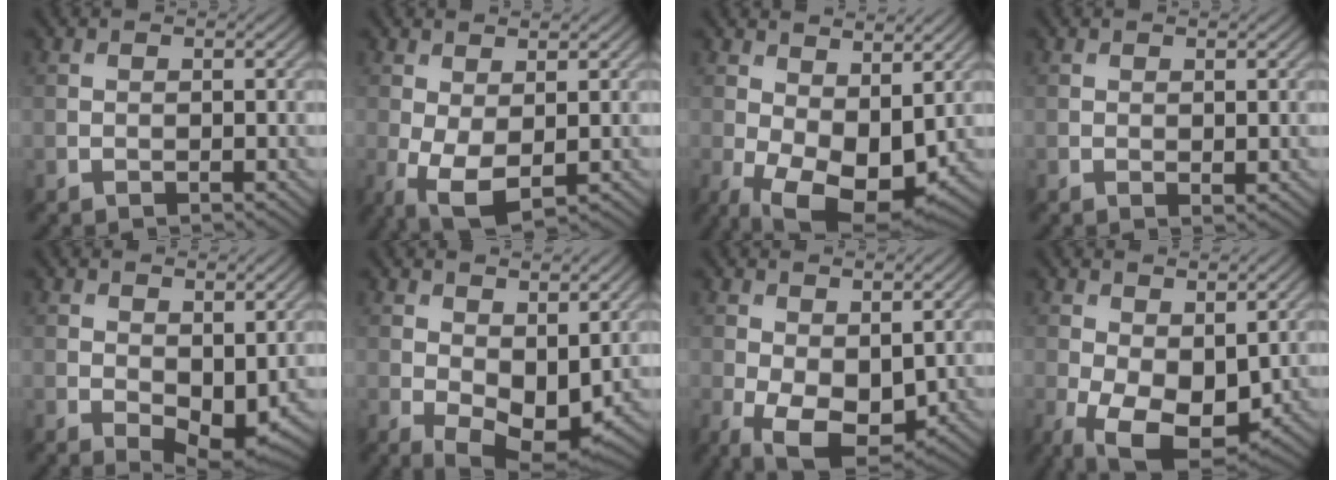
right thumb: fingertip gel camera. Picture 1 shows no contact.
{"total": 5.6, "force": [-1.0, 2.7, 4.7], "torque": [-0.128, -0.009, -0.012]}
{"total": 11.5, "force": [-1.0, 6.6, 9.3], "torque": [-0.192, -0.027, -0.001]}
{"total": 0.6, "force": [0.3, 0.2, 0.4], "torque": [-0.008, 0.000, 0.007]}
{"total": 6.1, "force": [0.2, 3.5, 5.0], "torque": [-0.087, -0.014, 0.013]}
{"total": 8.3, "force": [0.4, 5.0, 6.6], "torque": [-0.120, -0.022, 0.016]}
{"total": 8.2, "force": [-1.3, 4.8, 6.5], "torque": [-0.141, -0.023, -0.011]}
{"total": 9.8, "force": [-1.5, 5.8, 7.8], "torque": [-0.171, -0.028, -0.010]}